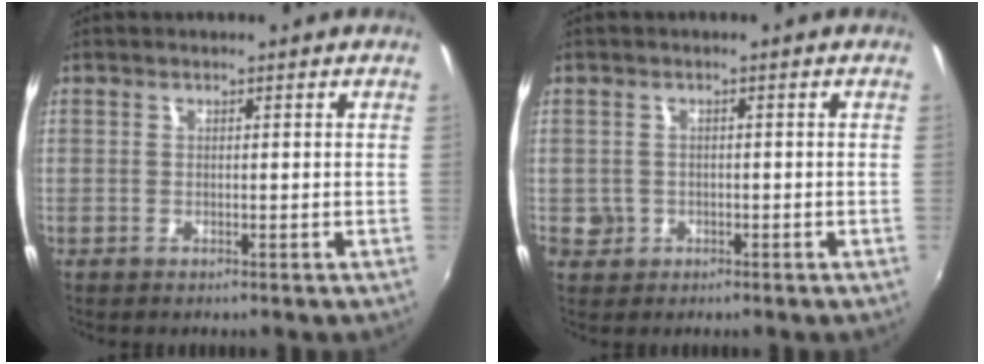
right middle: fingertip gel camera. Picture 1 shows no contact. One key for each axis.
{"total": 2.7, "fx": -0.6, "fy": 2.6, "fz": 0.5, "tx": -0.013, "ty": -0.003, "tz": -0.007}